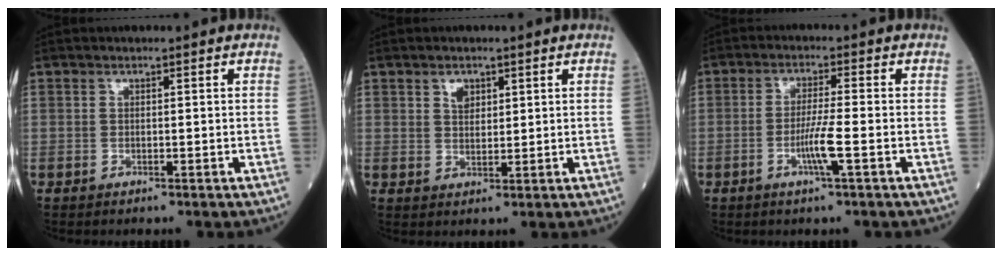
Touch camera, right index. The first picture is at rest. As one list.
[{"total": 2.4, "force": [1.3, 1.5, 1.4], "torque": [-0.023, 0.001, 0.026]}, {"total": 4.8, "force": [-1.7, -0.4, 4.5], "torque": [-0.086, -0.008, -0.033]}]